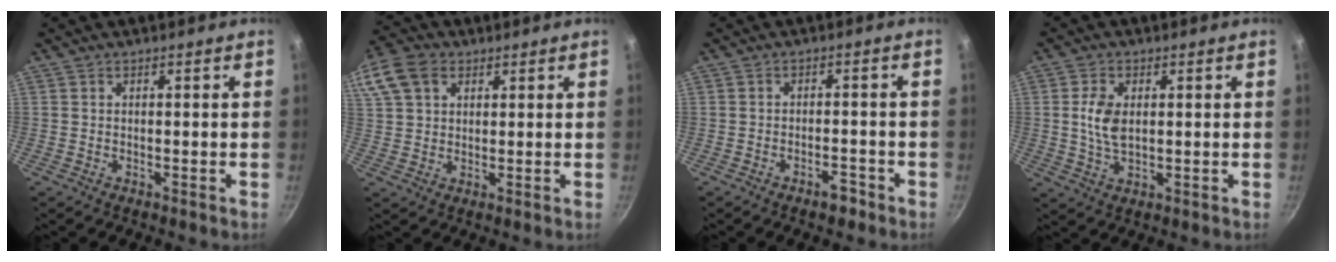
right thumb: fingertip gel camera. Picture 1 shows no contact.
{"total": 16.5, "force": [7.2, 12.1, 8.6], "torque": [-0.216, 0.043, 0.135]}
{"total": 3.2, "force": [-2.2, 1.4, 1.8], "torque": [-0.018, 0.022, -0.026]}
{"total": 6.1, "force": [1.0, 3.6, 4.9], "torque": [-0.095, -0.003, 0.021]}